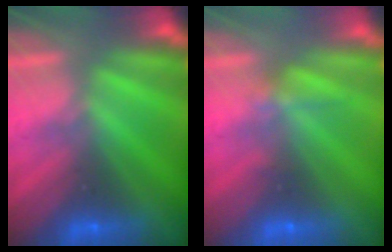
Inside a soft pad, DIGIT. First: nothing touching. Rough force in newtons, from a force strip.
{"total": 2.1}